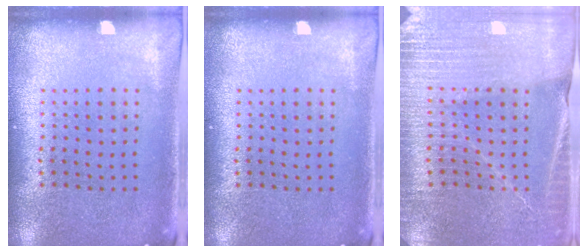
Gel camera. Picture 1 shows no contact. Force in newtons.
{"total": 0.0}
{"total": 3.7, "press": 3.5, "slide": 1.0}